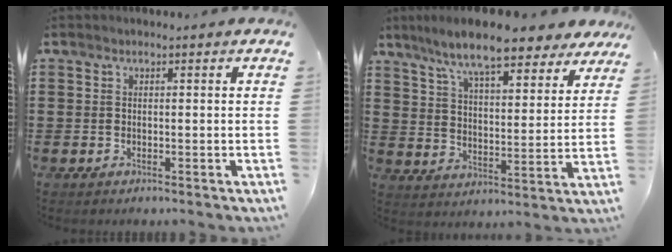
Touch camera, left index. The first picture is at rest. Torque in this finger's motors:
{"motor_torque": [2.14, 0.00, 1.05, 0.21]}